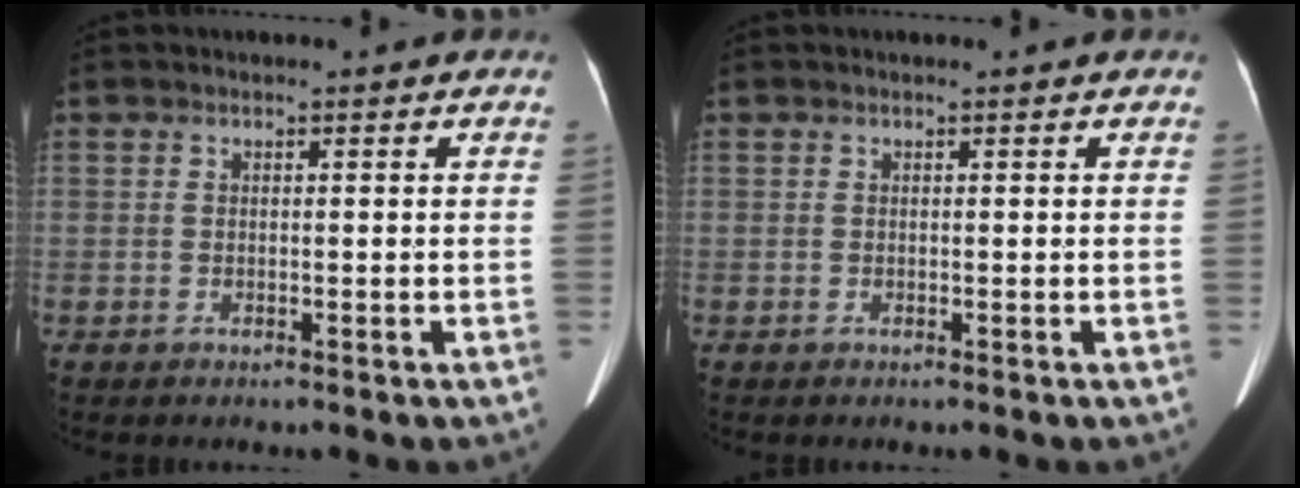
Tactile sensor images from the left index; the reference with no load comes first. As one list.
[{"total": 0.0}]